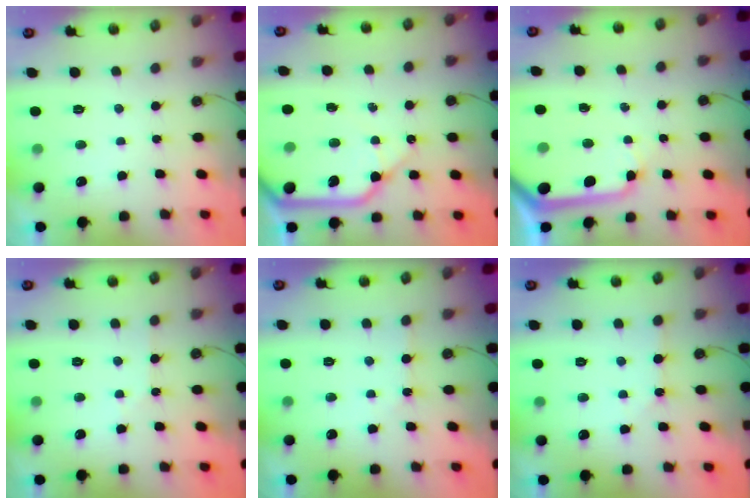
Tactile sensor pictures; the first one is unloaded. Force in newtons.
{"total": 17.3, "press": 17.1, "slide": 2.9}
{"total": 11.7, "press": 11.6, "slide": 1.6}
{"total": 2.4, "press": 2.4, "slide": 0.4}
{"total": 1.5, "press": 1.5, "slide": 0.3}
{"total": 2.3, "press": 2.3, "slide": 0.3}